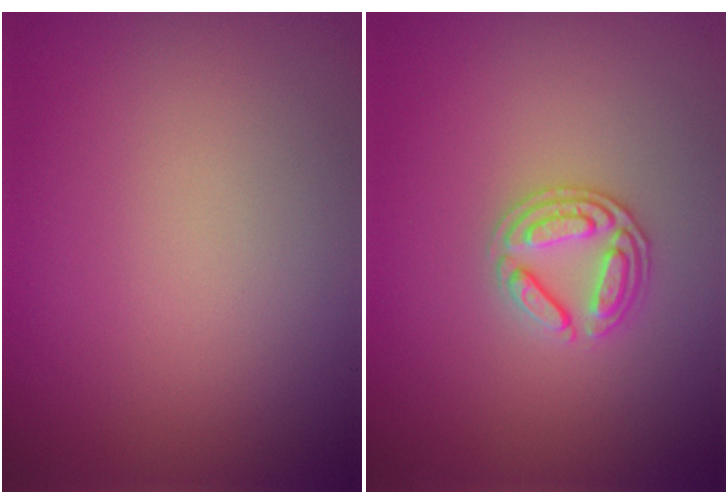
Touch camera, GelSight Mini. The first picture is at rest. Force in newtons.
{"total": 2.6, "press": 2.5, "slide": 0.6}